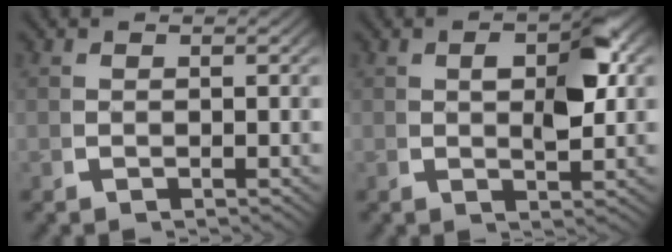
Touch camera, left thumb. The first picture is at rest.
{"total": 4.4, "force": [1.1, 0.8, 4.2], "torque": [-0.046, 0.017, 0.012]}